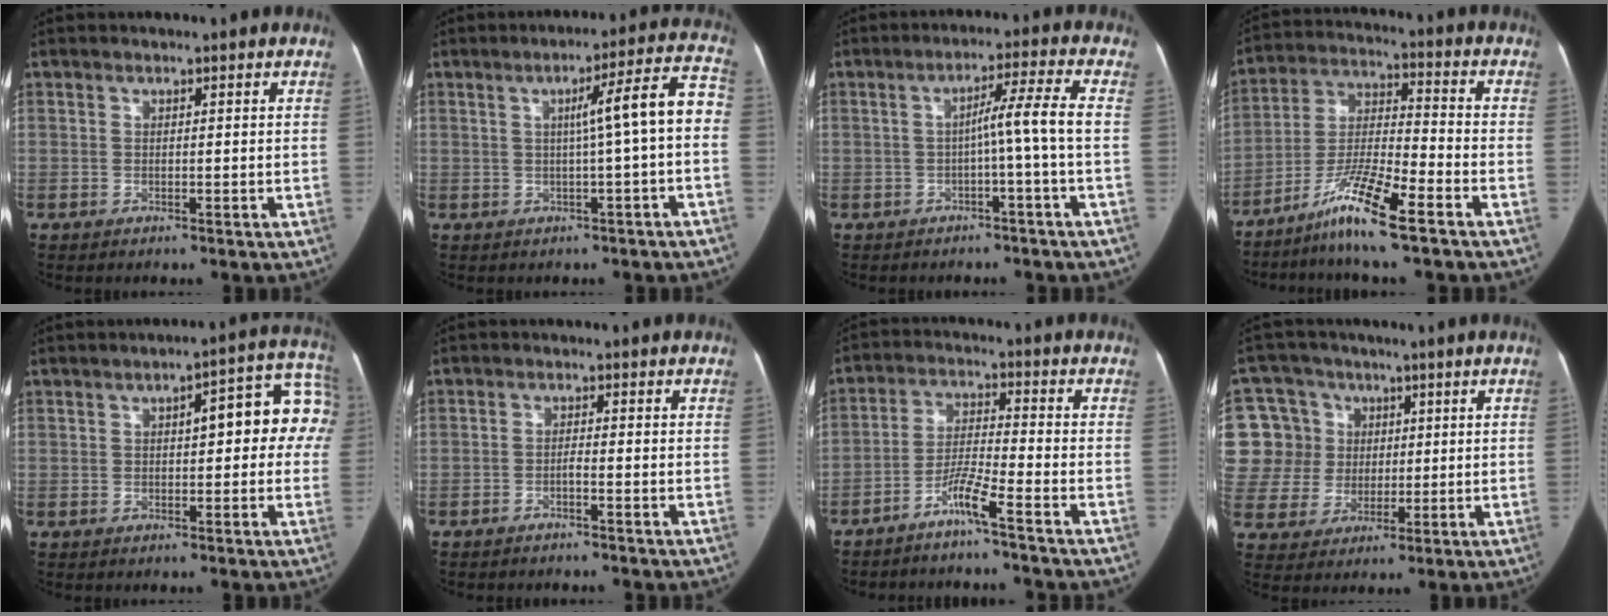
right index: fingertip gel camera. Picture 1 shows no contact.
{"total": 8.5, "force": [-0.2, -0.2, 8.5], "torque": [-0.110, 0.030, -0.006]}
{"total": 5.5, "force": [-1.0, -1.6, 5.2], "torque": [-0.080, 0.021, -0.013]}
{"total": 12.0, "force": [-7.8, 0.3, 9.1], "torque": [-0.184, -0.018, -0.147]}
{"total": 12.0, "force": [2.5, 3.9, 11.1], "torque": [-0.124, 0.051, 0.026]}
{"total": 1.4, "force": [-1.1, 0.0, 0.9], "torque": [-0.016, 0.004, -0.022]}
{"total": 5.4, "force": [-4.2, -0.6, 3.5], "torque": [-0.073, -0.006, -0.087]}
{"total": 14.2, "force": [3.3, 13.3, 3.8], "torque": [-0.121, 0.057, 0.078]}